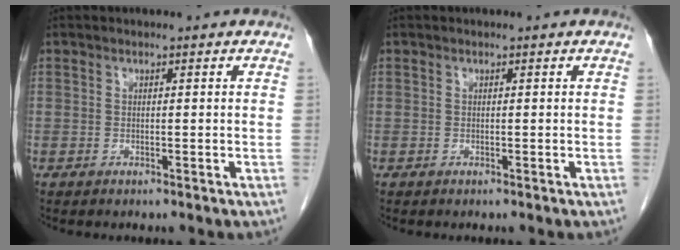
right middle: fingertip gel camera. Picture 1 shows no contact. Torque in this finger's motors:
{"motor_torque": [-0.05, -0.05, 0.00, -0.01]}